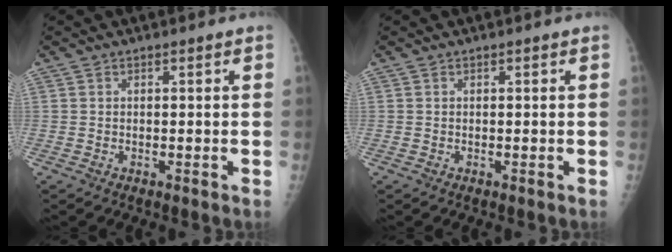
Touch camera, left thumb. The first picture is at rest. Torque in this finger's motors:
{"motor_torque": [0.03, 0.03, -0.02, 0.01, 0.00]}